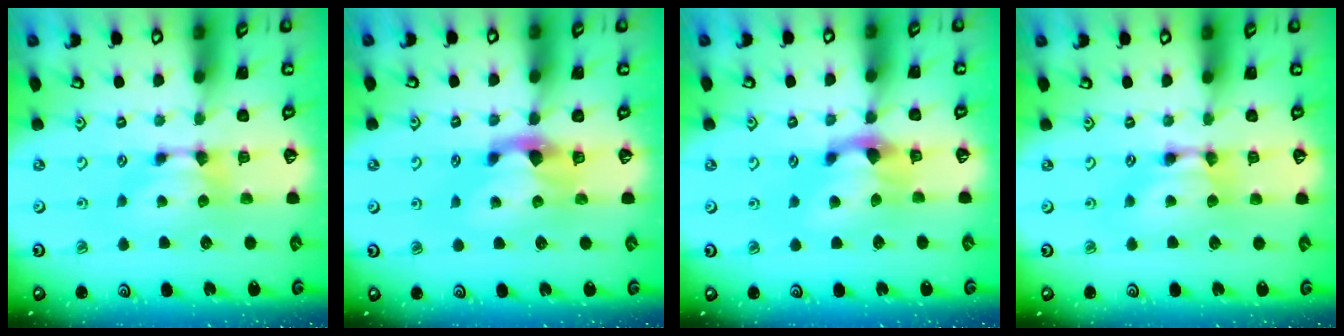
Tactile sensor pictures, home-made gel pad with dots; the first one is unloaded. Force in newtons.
{"total": 2.2, "press": 1.9, "slide": 1.2}
{"total": 2.8, "press": 2.2, "slide": 1.7}
{"total": 1.9, "press": 1.9, "slide": 0.1}